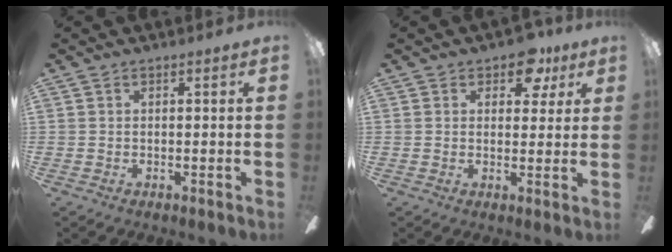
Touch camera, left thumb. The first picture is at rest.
{"total": 7.8, "force": [4.8, 4.6, 4.2], "torque": [-0.046, -0.013, 0.081]}